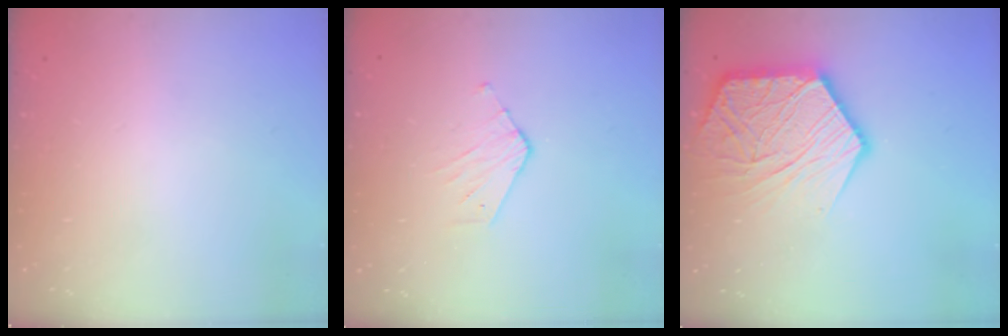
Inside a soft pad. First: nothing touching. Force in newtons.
{"total": 3.4, "press": 3.4, "slide": 0.3}
{"total": 18.3, "press": 18.2, "slide": 0.9}